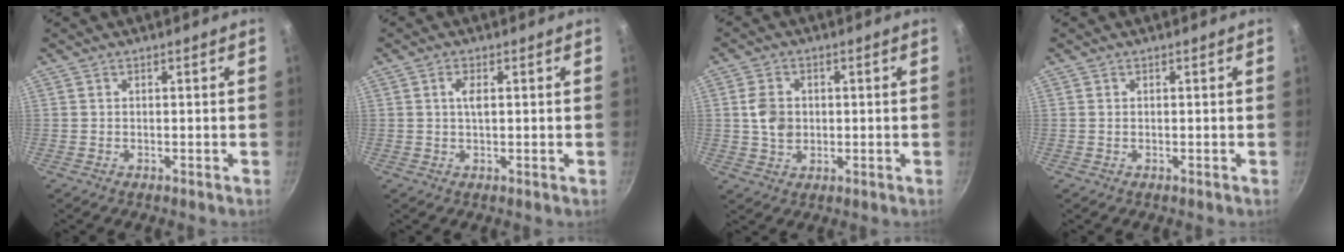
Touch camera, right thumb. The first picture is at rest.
{"total": 2.4, "force": [0.5, 0.9, 2.1], "torque": [-0.041, 0.002, 0.009]}
{"total": 5.7, "force": [0.3, 4.4, 3.7], "torque": [-0.059, 0.004, 0.004]}
{"total": 0.0}